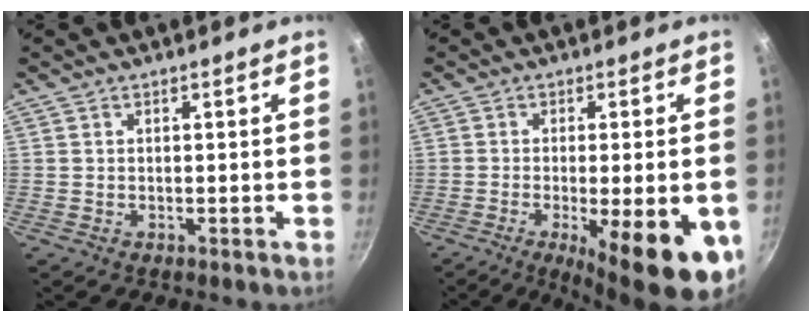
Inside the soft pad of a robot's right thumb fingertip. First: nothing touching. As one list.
[{"total": 16.1, "force": [-5.6, 4.1, 14.5], "torque": [-0.183, -0.004, -0.072]}]